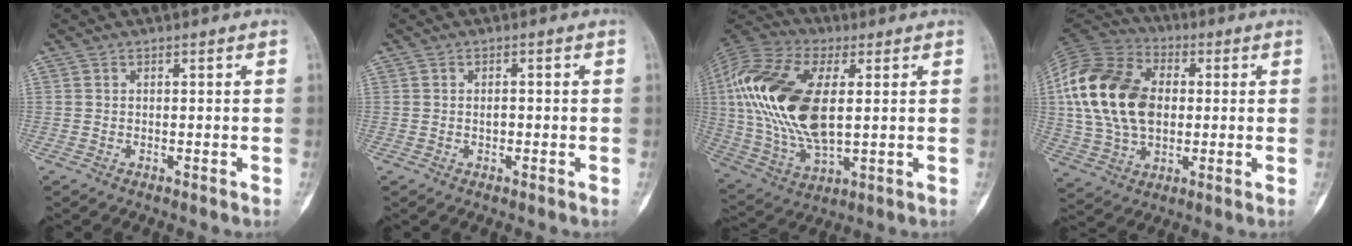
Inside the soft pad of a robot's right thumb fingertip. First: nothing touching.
{"total": 1.3, "force": [-0.2, 0.8, 1.0], "torque": [-0.011, 0.003, -0.003]}
{"total": 24.4, "force": [3.2, 12.4, 20.8], "torque": [-0.446, -0.010, 0.055]}
{"total": 21.1, "force": [1.8, 14.1, 15.6], "torque": [-0.305, 0.008, 0.032]}